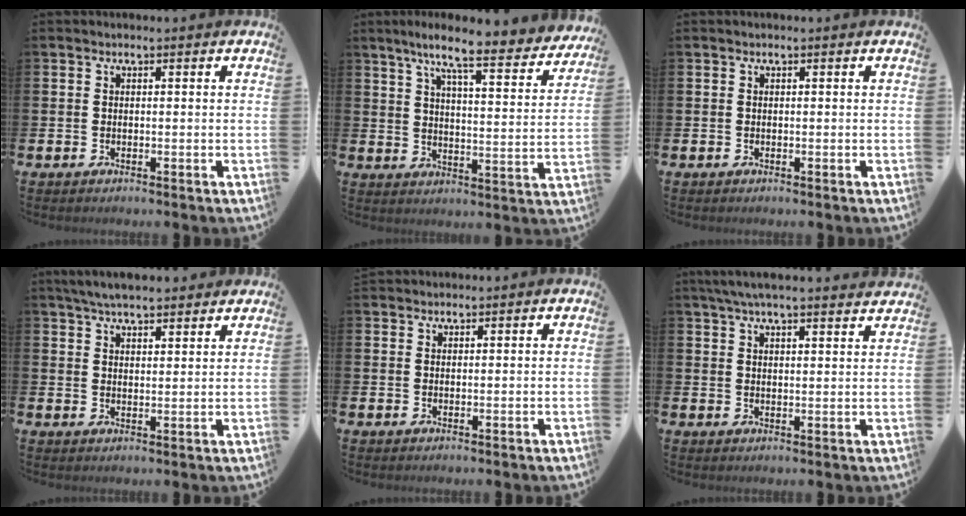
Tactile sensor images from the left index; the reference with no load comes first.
{"total": 9.0, "force": [7.6, 0.7, 4.8], "torque": [-0.099, -0.050, 0.124]}
{"total": 0.0}
{"total": 5.1, "force": [4.9, 0.7, 1.1], "torque": [-0.028, -0.017, 0.089]}
{"total": 1.4, "force": [1.4, 0.3, -0.2], "torque": [0.010, -0.003, 0.024]}
{"total": 5.5, "force": [5.2, 0.2, 1.8], "torque": [-0.054, -0.014, 0.096]}